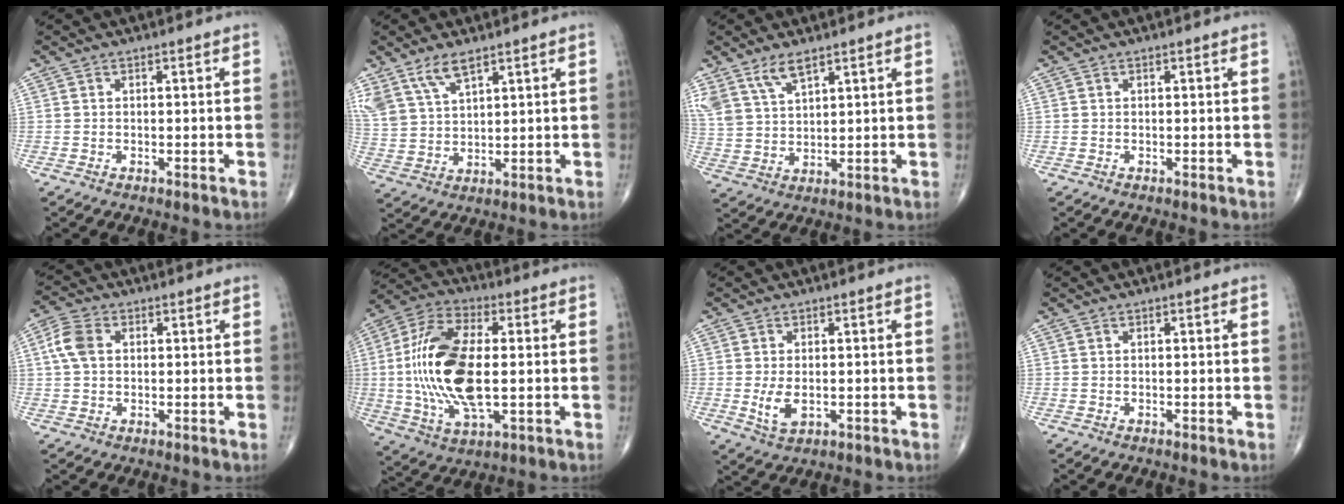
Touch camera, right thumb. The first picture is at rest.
{"total": 8.0, "force": [5.6, 3.1, 4.8], "torque": [-0.096, -0.015, 0.124]}
{"total": 7.1, "force": [5.1, 2.8, 4.2], "torque": [-0.080, -0.017, 0.110]}
{"total": 0.0}
{"total": 5.6, "force": [1.1, 3.9, 4.0], "torque": [-0.089, 0.013, 0.016]}
{"total": 19.7, "force": [-0.1, 9.0, 17.5], "torque": [-0.361, 0.006, -0.002]}
{"total": 4.3, "force": [-0.6, 2.3, 3.6], "torque": [-0.068, -0.010, -0.006]}
{"total": 0.0}